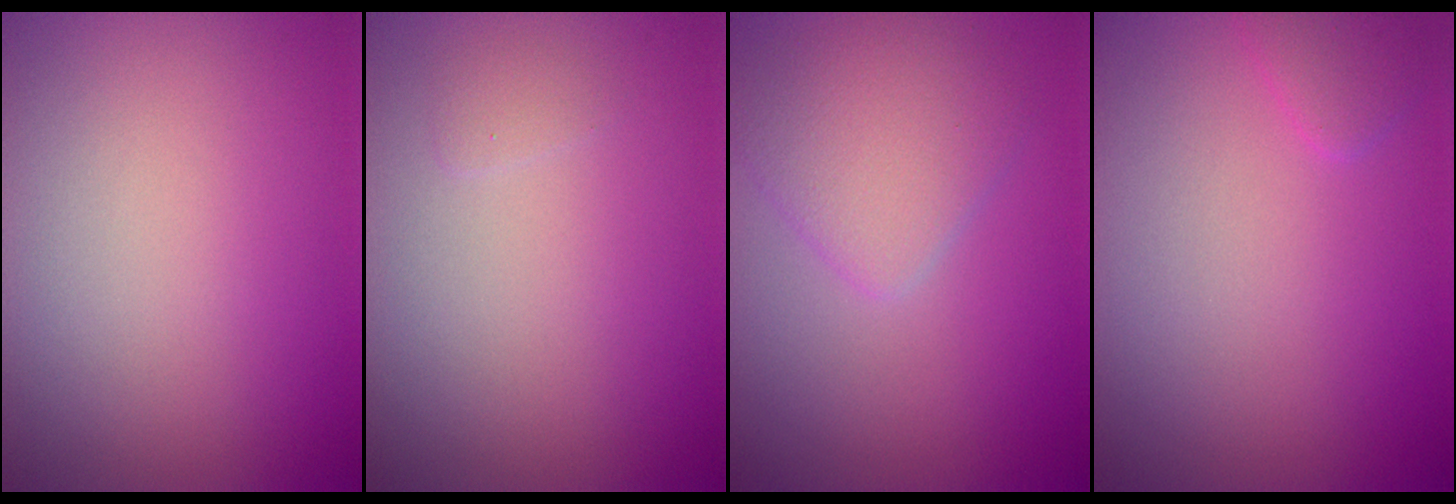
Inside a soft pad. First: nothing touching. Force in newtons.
{"total": 0.5, "press": 0.5, "slide": 0.0}
{"total": 3.7, "press": 3.7, "slide": 0.1}
{"total": 1.3, "press": 1.2, "slide": 0.1}